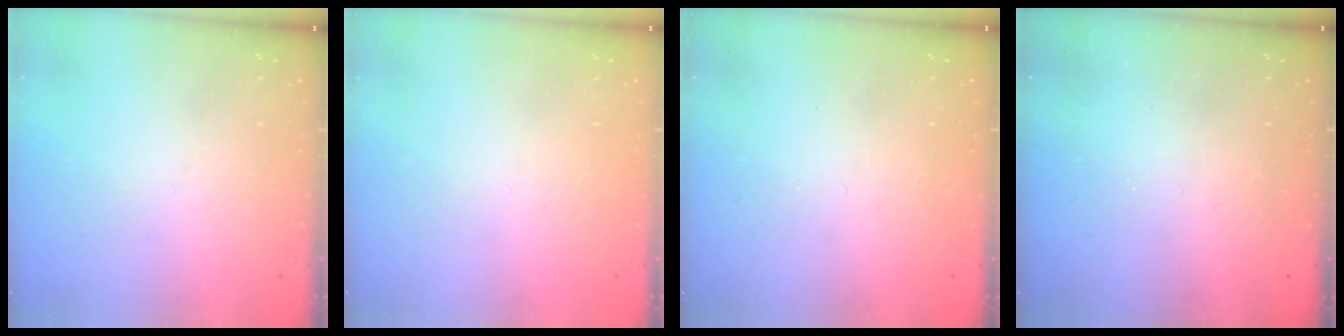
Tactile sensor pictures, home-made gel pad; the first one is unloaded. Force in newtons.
{"total": 1.1, "press": 1.0, "slide": 0.1}
{"total": 1.0, "press": 1.0, "slide": 0.1}
{"total": 1.2, "press": 1.2, "slide": 0.3}